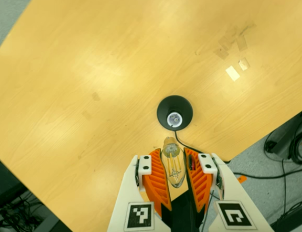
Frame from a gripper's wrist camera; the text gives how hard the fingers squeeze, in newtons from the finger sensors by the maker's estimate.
{"total": 20.9, "left": 25.9, "right": 15.8}